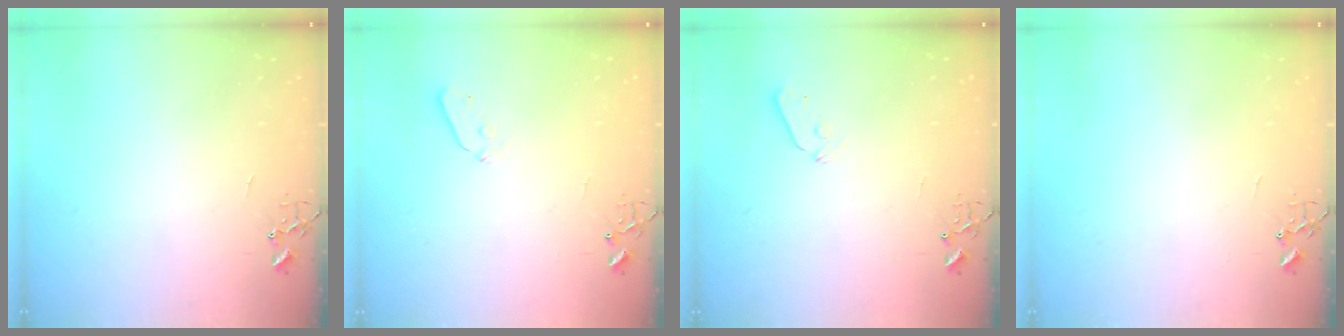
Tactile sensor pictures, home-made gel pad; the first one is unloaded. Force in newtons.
{"total": 4.0, "press": 4.0, "slide": 0.4}
{"total": 4.0, "press": 4.0, "slide": 0.5}
{"total": 0.0}